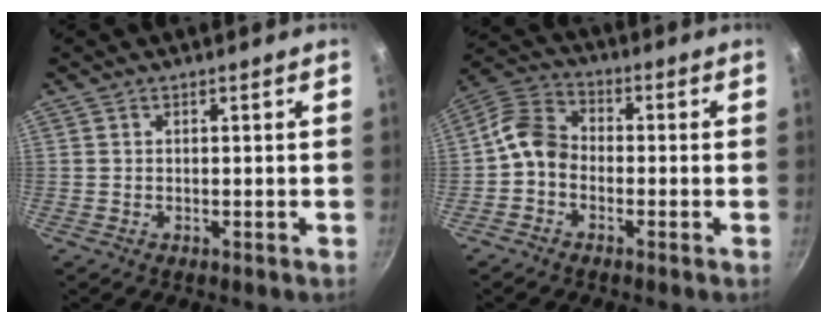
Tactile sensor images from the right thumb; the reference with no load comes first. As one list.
[{"total": 6.9, "force": [-2.0, 5.3, 4.0], "torque": [-0.071, 0.033, -0.060]}]